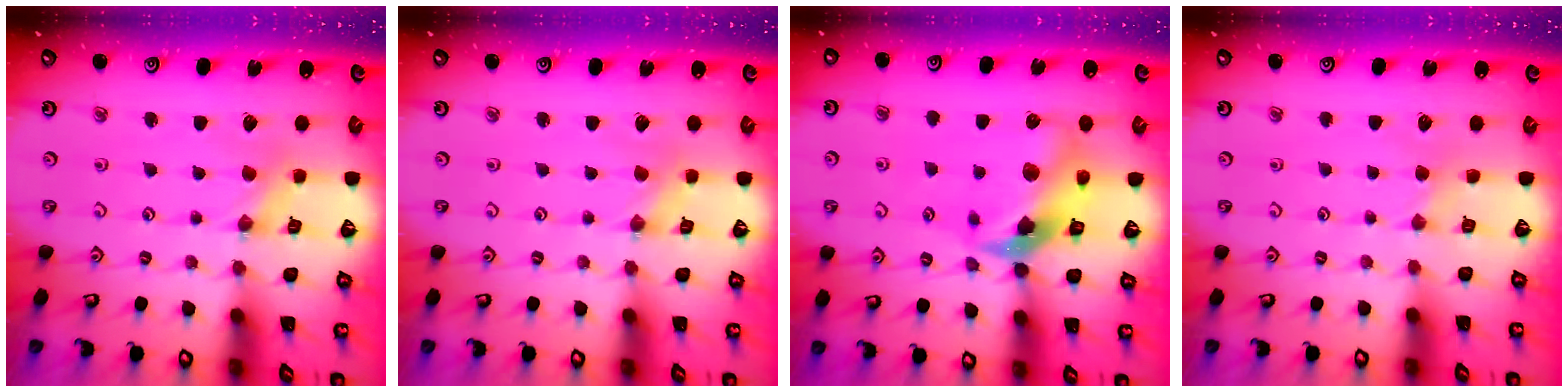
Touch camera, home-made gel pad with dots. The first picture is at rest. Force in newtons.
{"total": 0.0}
{"total": 12.7, "press": 12.6, "slide": 1.9}
{"total": 1.8, "press": 1.8, "slide": 0.3}